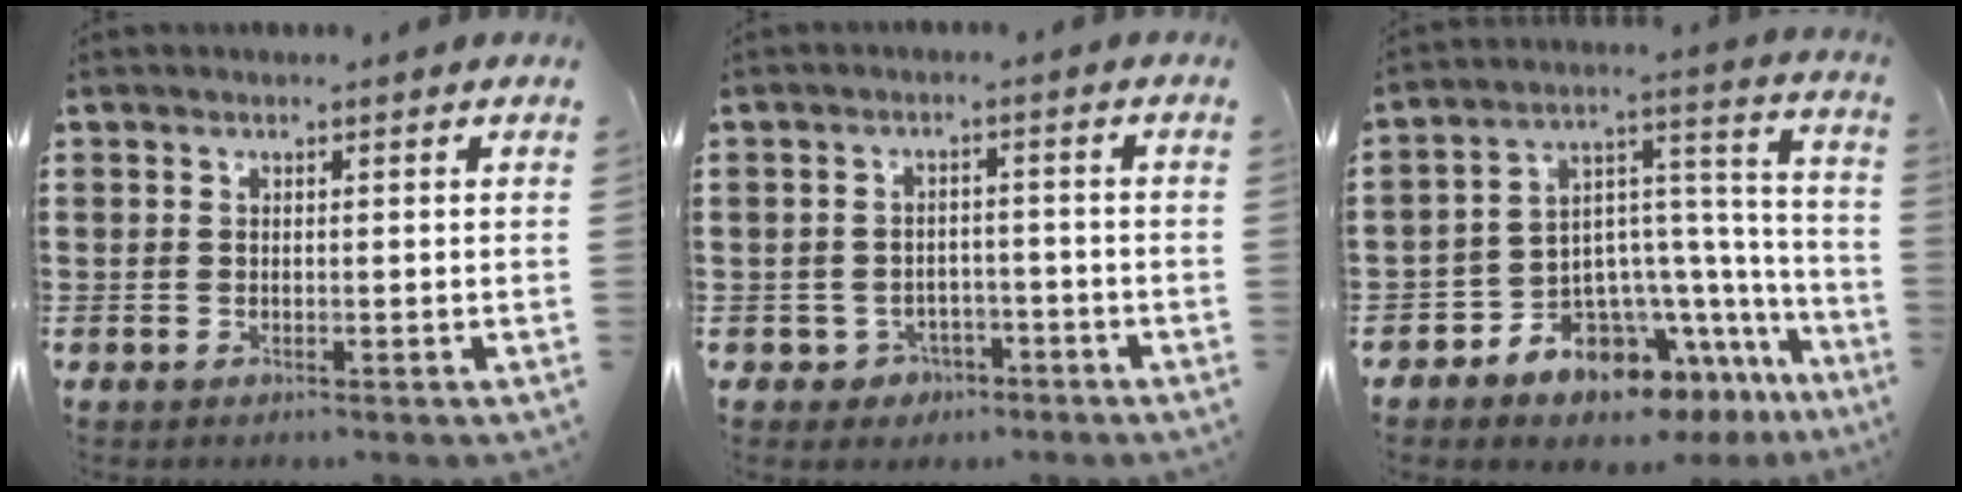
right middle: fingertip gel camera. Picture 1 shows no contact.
{"total": 2.6, "force": [-2.0, 1.6, 0.3], "torque": [-0.014, 0.002, -0.046]}
{"total": 8.7, "force": [-7.6, 3.8, 1.8], "torque": [-0.045, -0.008, -0.148]}